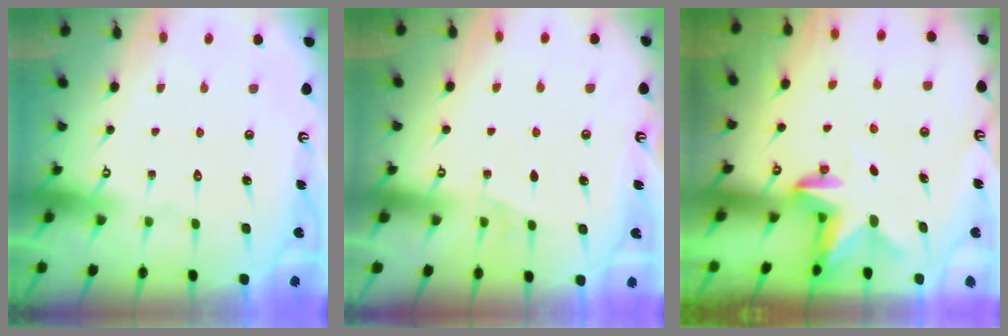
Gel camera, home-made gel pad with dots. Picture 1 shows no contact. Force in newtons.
{"total": 4.7, "press": 4.0, "slide": 2.5}
{"total": 2.7, "press": 2.6, "slide": 0.6}